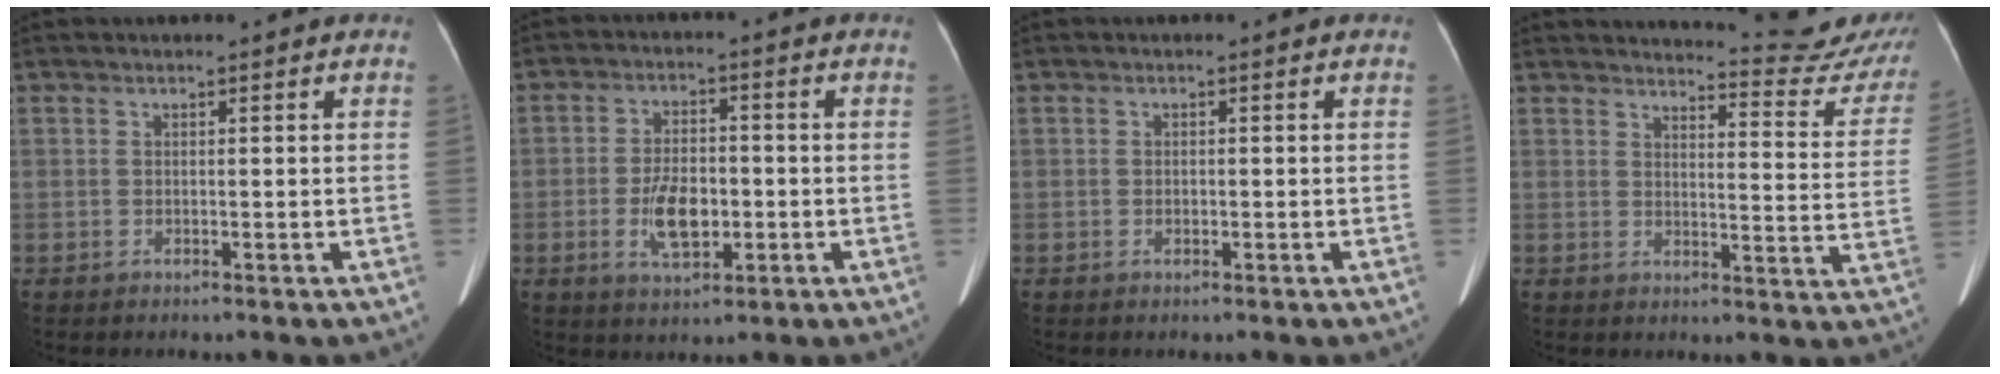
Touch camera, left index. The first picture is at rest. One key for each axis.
{"total": 7.0, "fx": -1.7, "fy": 3.3, "fz": 5.9, "tx": -0.119, "ty": 0.003, "tz": -0.025}
{"total": 0.7, "fx": -0.2, "fy": 0.4, "fz": 0.5, "tx": -0.012, "ty": 0.000, "tz": -0.003}
{"total": 16.3, "fx": 16.1, "fy": 0.5, "fz": 2.5, "tx": -0.016, "ty": -0.109, "tz": 0.161}